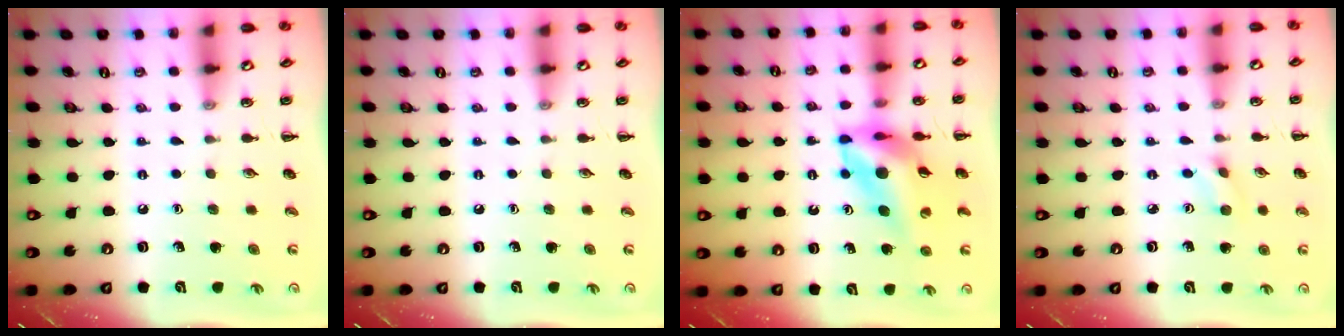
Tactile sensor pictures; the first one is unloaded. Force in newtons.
{"total": 0.0}
{"total": 13.2, "press": 12.5, "slide": 4.3}
{"total": 2.7, "press": 2.5, "slide": 1.0}